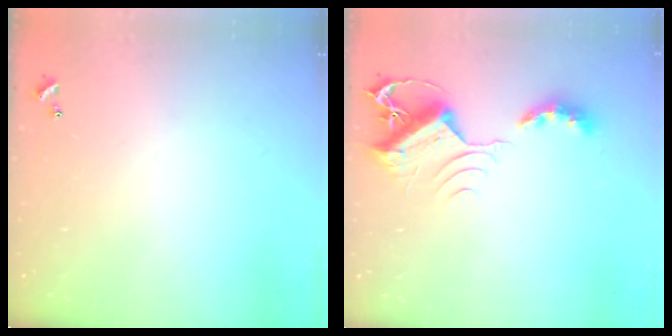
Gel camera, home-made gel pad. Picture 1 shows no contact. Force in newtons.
{"total": 9.7, "press": 9.6, "slide": 1.1}